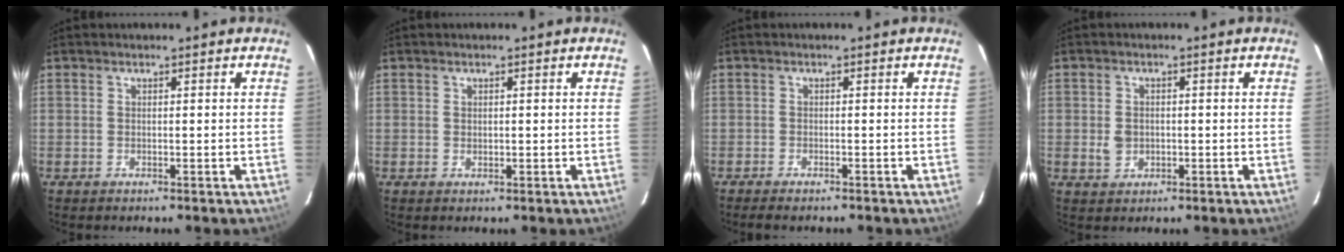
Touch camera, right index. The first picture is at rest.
{"total": 0.7, "force": [0.2, 0.5, 0.5], "torque": [-0.006, 0.001, 0.006]}
{"total": 3.3, "force": [-2.9, 0.6, 1.5], "torque": [-0.036, -0.014, -0.049]}
{"total": 3.3, "force": [-0.4, 2.8, 1.6], "torque": [-0.031, 0.002, -0.002]}